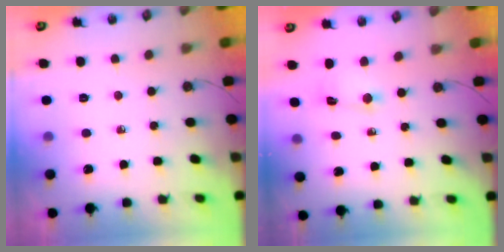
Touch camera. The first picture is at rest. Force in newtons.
{"total": 1.6, "press": 1.6, "slide": 0.2}